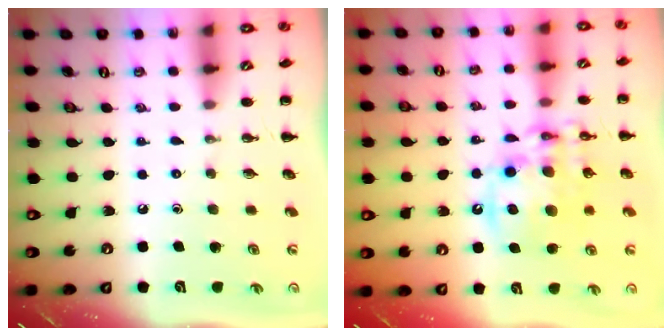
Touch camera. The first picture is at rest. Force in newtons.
{"total": 14.3, "press": 13.9, "slide": 3.0}